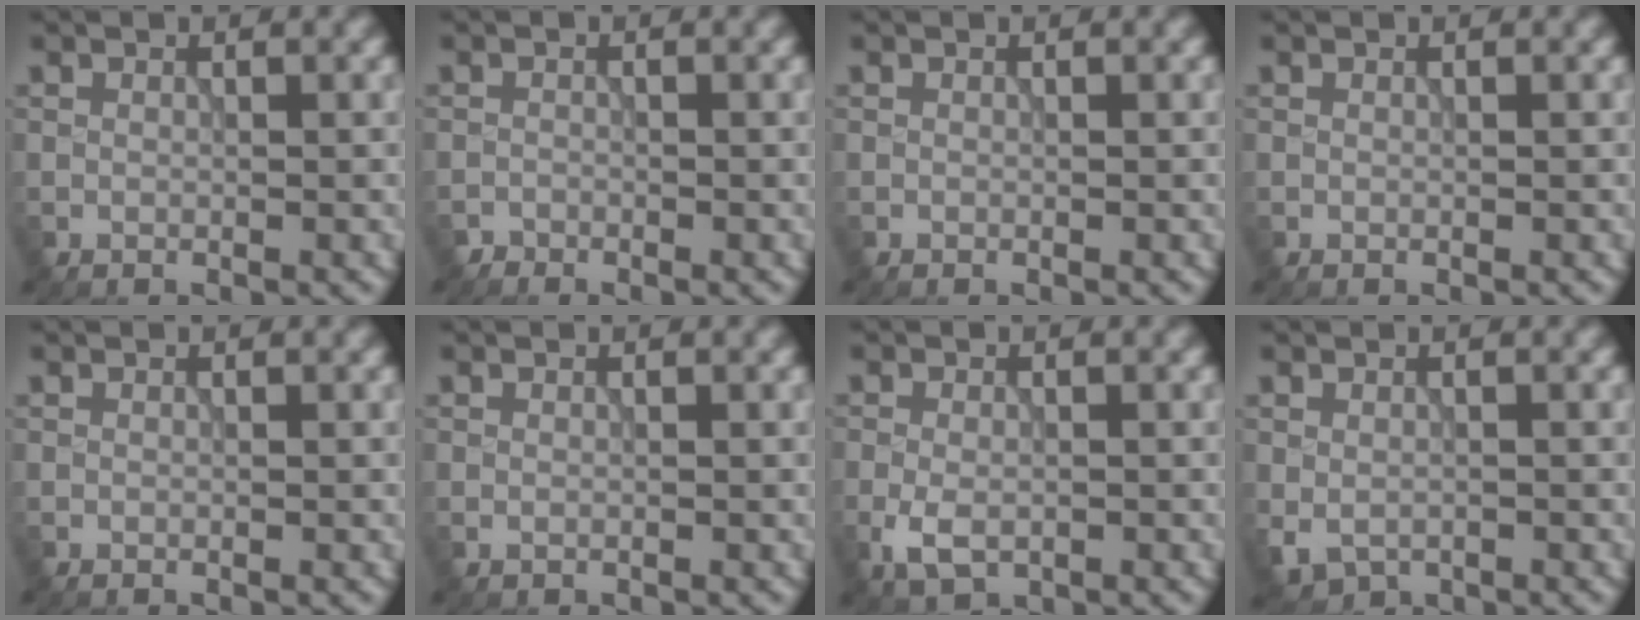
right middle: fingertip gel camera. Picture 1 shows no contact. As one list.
[{"total": 0.9, "force": [-0.8, 0.2, -0.2], "torque": [0.006, -0.001, -0.019]}, {"total": 0.0}, {"total": 0.0}, {"total": 0.0}, {"total": 0.0}, {"total": 3.0, "force": [-1.1, 1.8, 2.1], "torque": [-0.046, -0.008, -0.021]}, {"total": 2.3, "force": [-0.8, 1.7, 1.3], "torque": [-0.028, -0.013, -0.012]}]